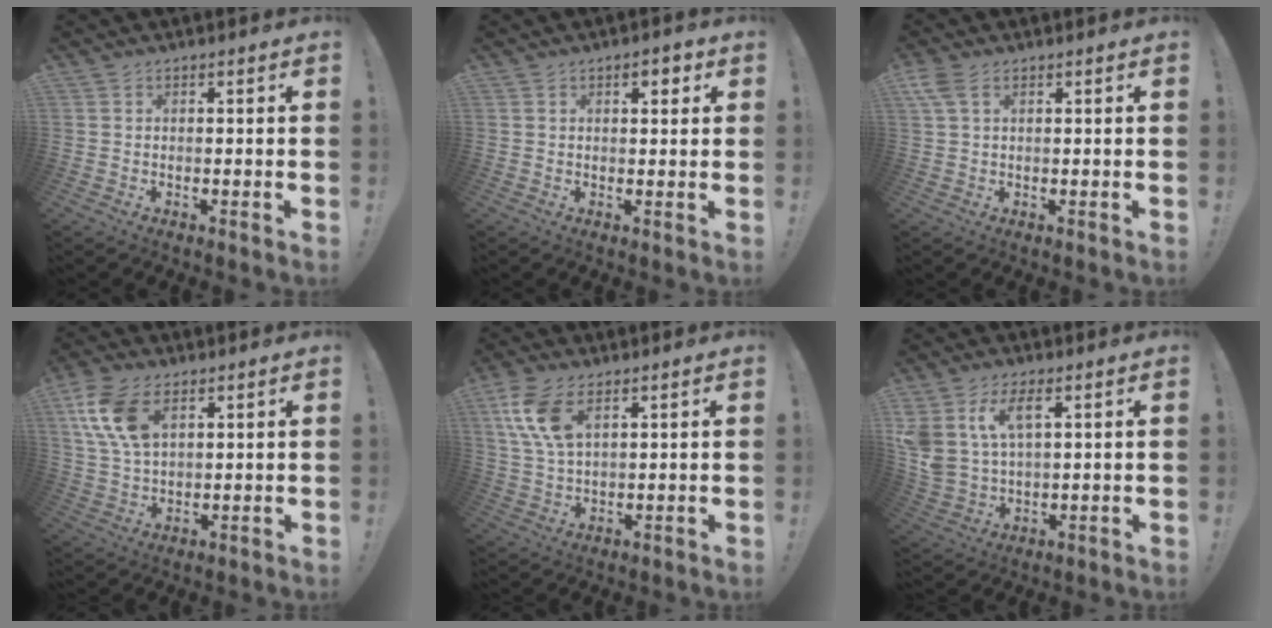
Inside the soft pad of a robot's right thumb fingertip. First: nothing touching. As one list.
[{"total": 3.0, "force": [1.4, 1.4, 2.3], "torque": [-0.017, -0.008, 0.016]}, {"total": 4.2, "force": [1.8, 2.2, 3.0], "torque": [-0.060, 0.002, 0.038]}, {"total": 13.0, "force": [5.7, 7.6, 8.9], "torque": [-0.178, -0.013, 0.108]}, {"total": 10.7, "force": [4.9, 5.7, 7.7], "torque": [-0.164, -0.012, 0.093]}, {"total": 10.1, "force": [4.7, 5.2, 7.2], "torque": [-0.151, -0.015, 0.086]}]